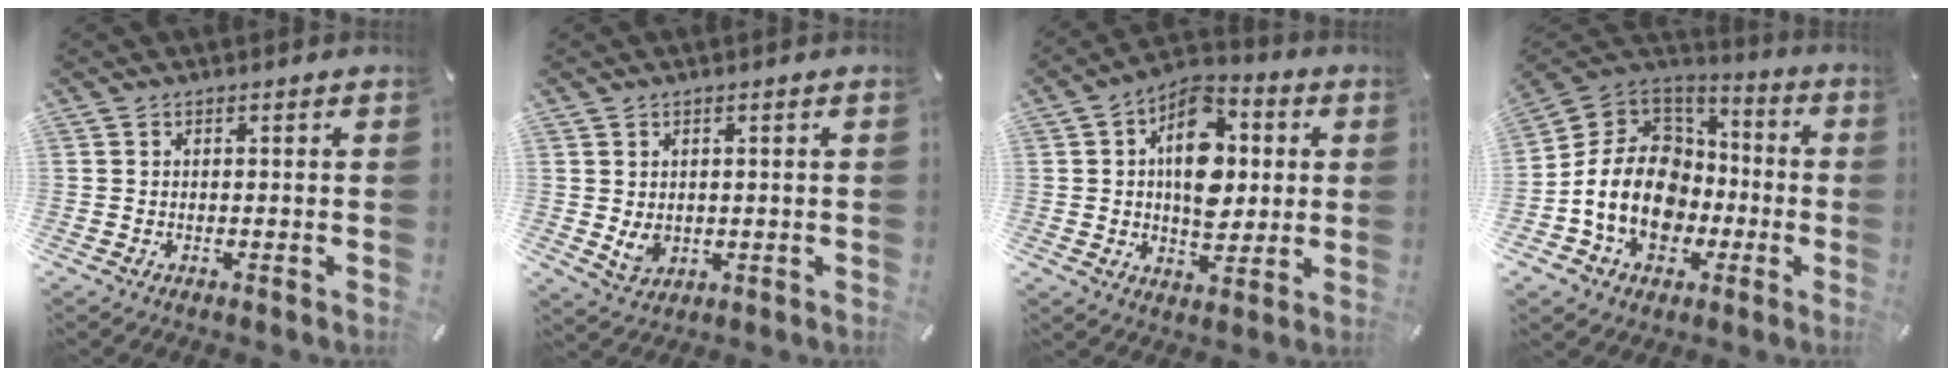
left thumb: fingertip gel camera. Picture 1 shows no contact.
{"total": 3.7, "force": [0.7, 3.1, 1.9], "torque": [-0.034, -0.002, 0.014]}
{"total": 15.0, "force": [2.3, 10.2, 10.8], "torque": [-0.169, -0.003, 0.041]}
{"total": 17.8, "force": [-3.2, 14.2, 10.2], "torque": [-0.224, 0.017, -0.054]}